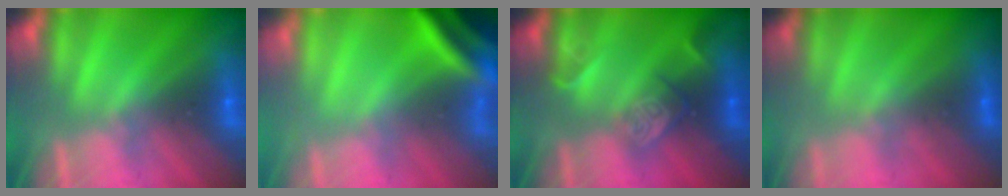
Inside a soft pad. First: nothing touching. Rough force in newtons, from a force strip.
{"total": 4.1}
{"total": 2.4}
{"total": 1.2}